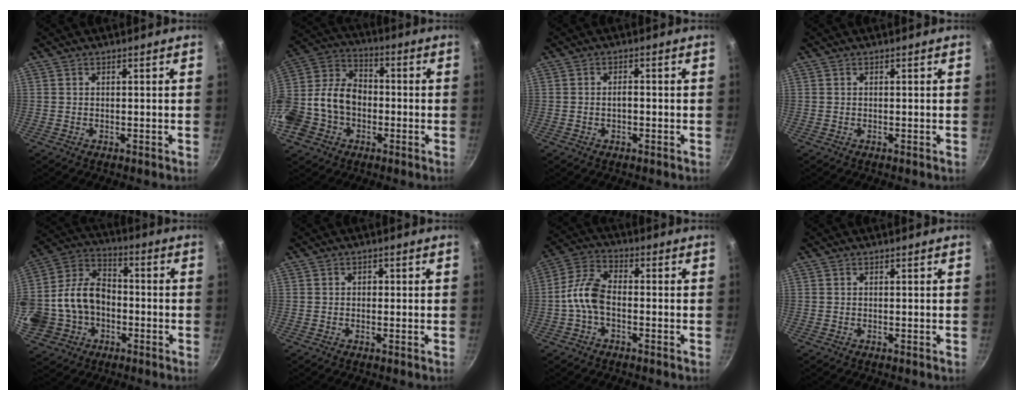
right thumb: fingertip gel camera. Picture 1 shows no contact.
{"total": 19.5, "force": [-4.3, 15.1, 11.6], "torque": [-0.234, 0.065, -0.082]}
{"total": 1.9, "force": [-0.4, 1.1, 1.5], "torque": [-0.021, 0.012, -0.007]}
{"total": 0.0}
{"total": 21.2, "force": [-4.0, 16.6, 12.5], "torque": [-0.266, 0.056, -0.068]}
{"total": 1.3, "force": [0.0, 1.1, 0.7], "torque": [-0.006, 0.004, -0.002]}
{"total": 7.7, "force": [-1.8, 4.4, 6.1], "torque": [-0.119, 0.036, -0.048]}
{"total": 0.0}